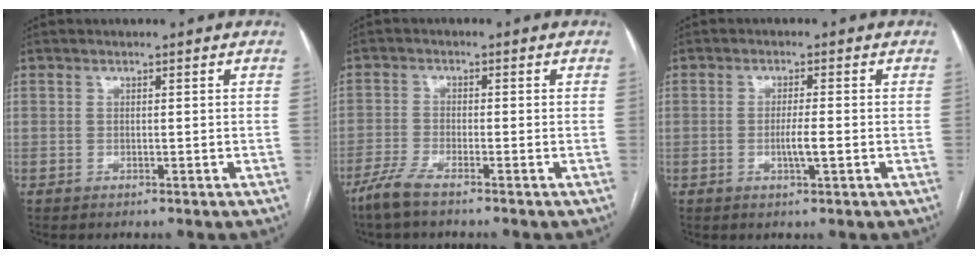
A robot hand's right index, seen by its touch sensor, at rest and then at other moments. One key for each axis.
{"total": 4.0, "fx": -3.1, "fy": 0.2, "fz": 2.5, "tx": -0.061, "ty": -0.009, "tz": -0.070}
{"total": 3.2, "fx": -0.8, "fy": 0.1, "fz": 3.2, "tx": -0.060, "ty": -0.004, "tz": -0.013}